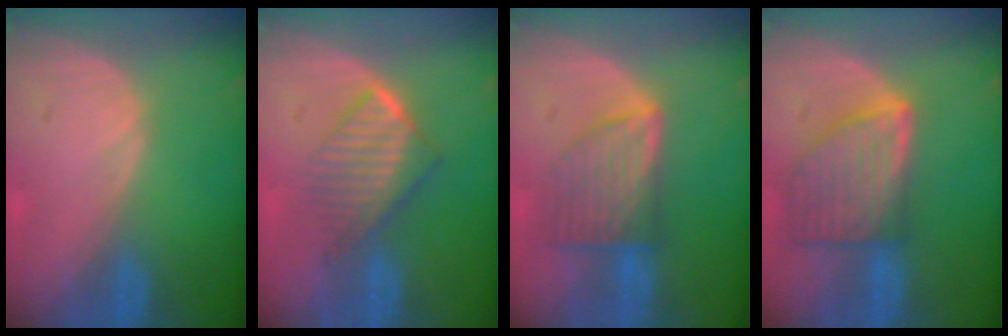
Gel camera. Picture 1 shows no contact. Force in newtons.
{"total": 6.6, "press": 5.9, "slide": 2.9}
{"total": 7.3, "press": 6.5, "slide": 3.3}
{"total": 8.2, "press": 7.3, "slide": 3.6}